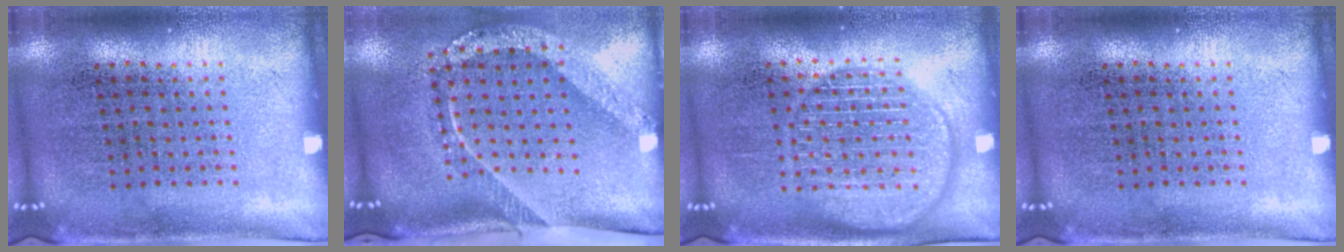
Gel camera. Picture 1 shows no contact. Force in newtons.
{"total": 2.5, "press": 1.7, "slide": 1.8}
{"total": 3.0, "press": 3.0, "slide": 0.3}
{"total": 0.0}